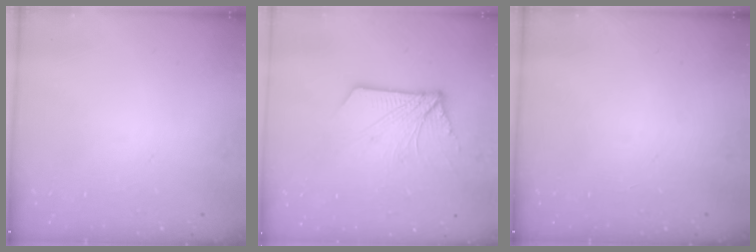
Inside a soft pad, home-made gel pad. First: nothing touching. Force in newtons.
{"total": 9.8, "press": 9.7, "slide": 0.9}
{"total": 0.0}